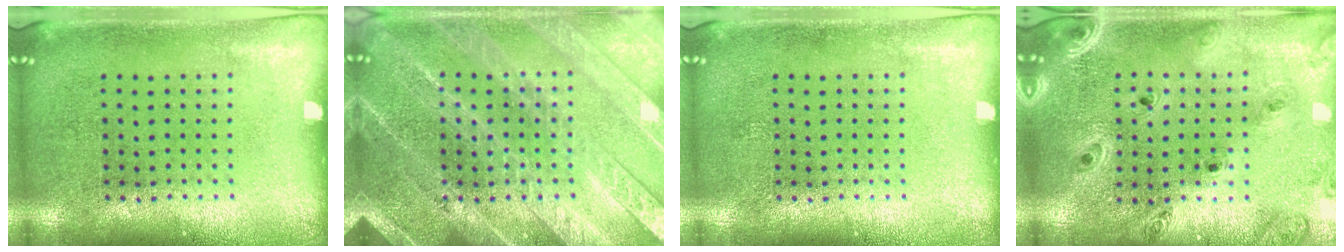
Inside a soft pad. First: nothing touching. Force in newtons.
{"total": 3.4, "press": 3.4, "slide": 0.4}
{"total": 0.0}
{"total": 1.3, "press": 1.3, "slide": 0.2}